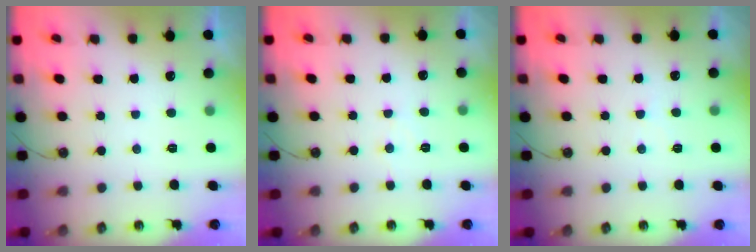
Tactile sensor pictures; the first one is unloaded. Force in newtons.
{"total": 4.0, "press": 3.9, "slide": 0.6}
{"total": 4.4, "press": 4.3, "slide": 0.7}